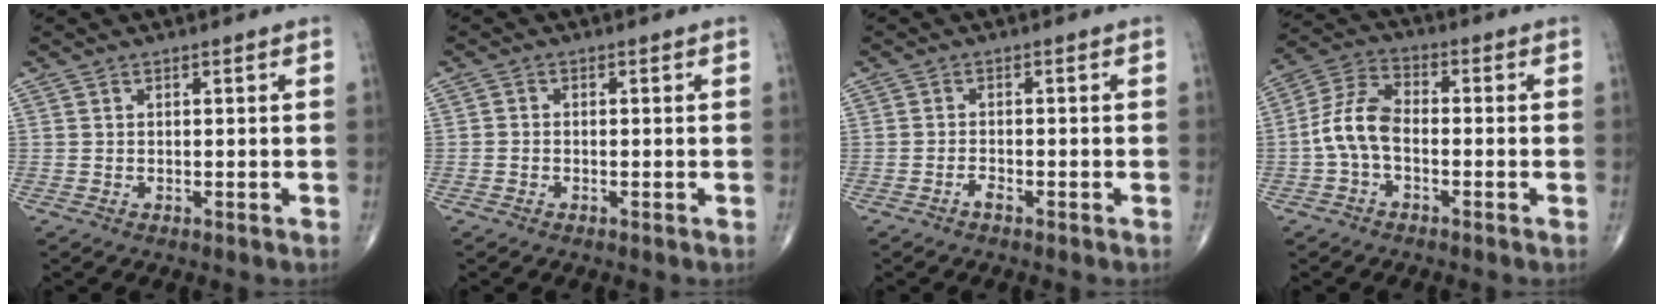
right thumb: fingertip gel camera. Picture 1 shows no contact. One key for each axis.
{"total": 0.7, "fx": -0.4, "fy": 0.5, "fz": 0.3, "tx": -0.002, "ty": 0.001, "tz": -0.012}
{"total": 1.2, "fx": -0.9, "fy": 0.3, "fz": 0.7, "tx": -0.012, "ty": 0.008, "tz": -0.018}
{"total": 8.1, "fx": -1.7, "fy": 4.5, "fz": 6.4, "tx": -0.132, "ty": 0.030, "tz": -0.044}